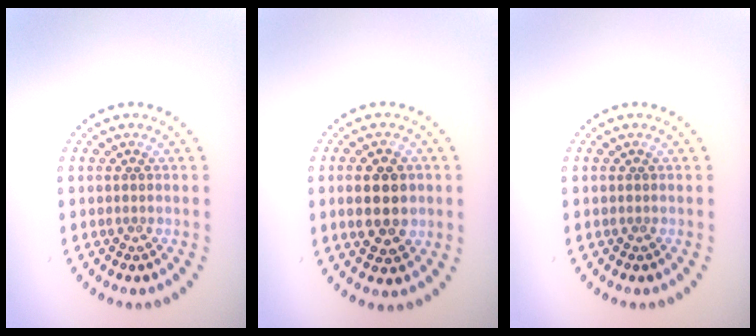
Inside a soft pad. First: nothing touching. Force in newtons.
{"total": 4.9, "press": 4.8, "slide": 0.3}
{"total": 0.0}